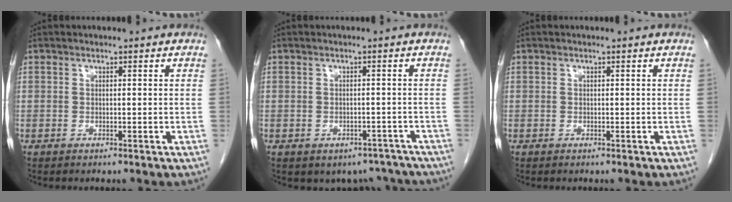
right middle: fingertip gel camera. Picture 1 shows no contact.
{"total": 5.8, "force": [-4.8, 3.3, 0.4], "torque": [0.015, 0.016, -0.054]}
{"total": 0.0}